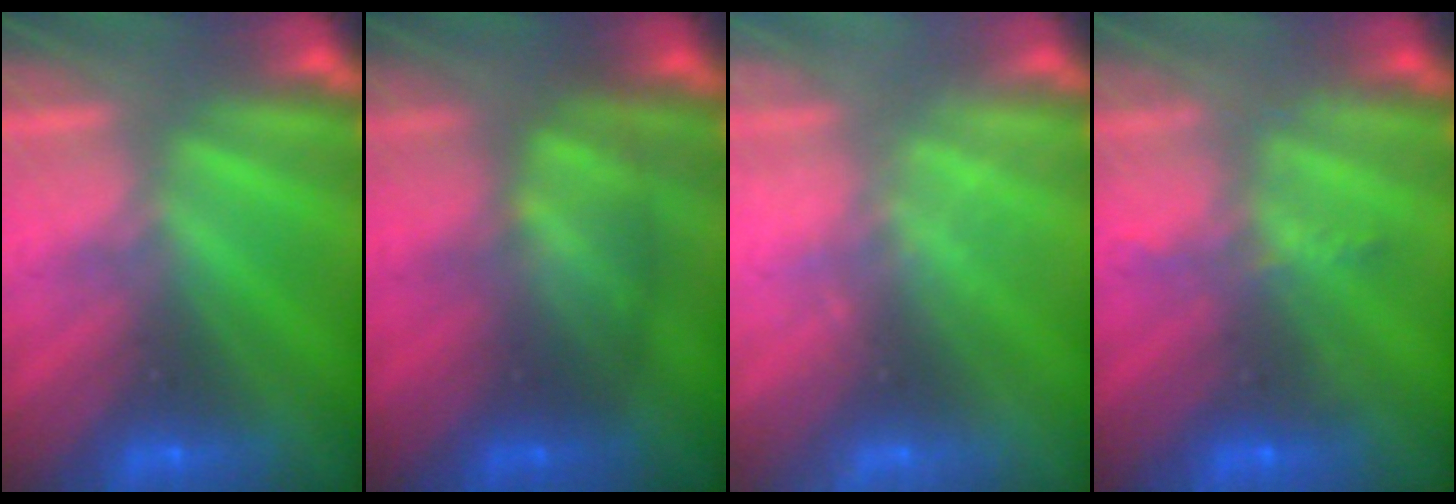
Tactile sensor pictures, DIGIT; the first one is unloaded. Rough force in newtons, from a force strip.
{"total": 2.3}
{"total": 2.3}
{"total": 2.3}